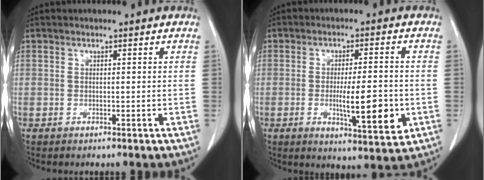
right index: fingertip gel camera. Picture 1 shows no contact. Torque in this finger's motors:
{"motor_torque": [0.60, 0.19, 0.53, 0.07]}